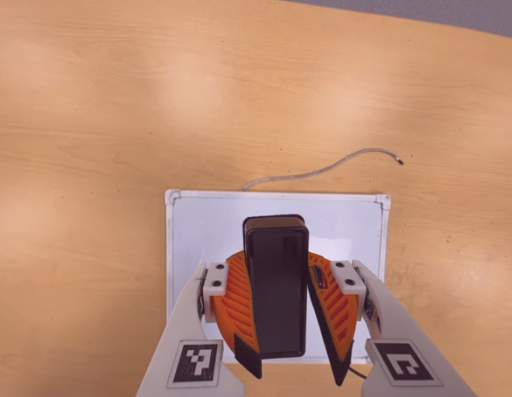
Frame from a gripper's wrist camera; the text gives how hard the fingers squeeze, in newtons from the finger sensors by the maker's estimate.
{"total": 9.4, "left": 9.8, "right": 9.1}